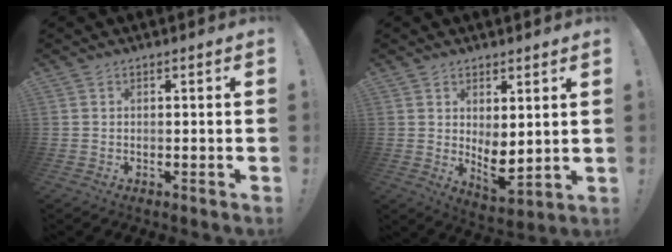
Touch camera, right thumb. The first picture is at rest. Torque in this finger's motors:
{"motor_torque": [-0.17, 0.44, 0.35, 0.42, 0.04]}